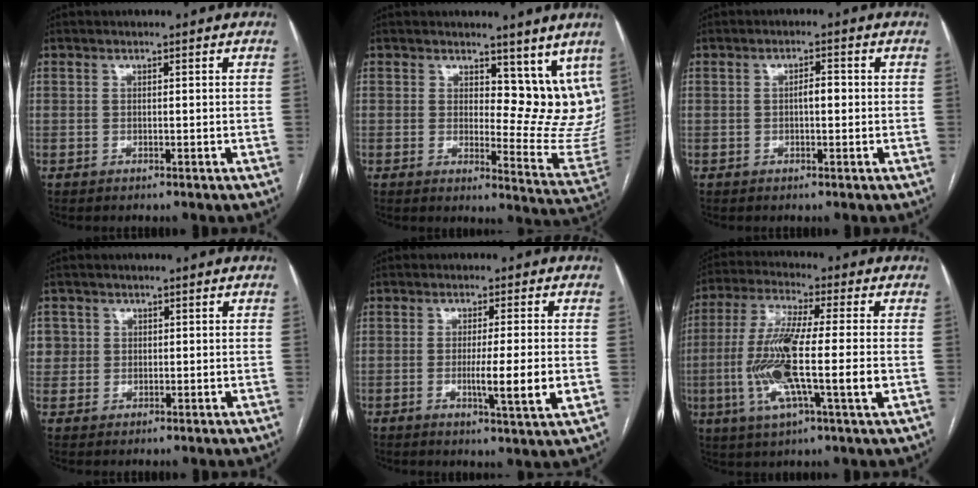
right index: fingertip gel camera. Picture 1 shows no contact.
{"total": 11.1, "force": [7.6, 5.2, 6.2], "torque": [-0.060, -0.024, 0.091]}
{"total": 2.1, "force": [-0.1, 0.8, 2.0], "torque": [-0.031, 0.005, -0.002]}
{"total": 3.8, "force": [1.0, 3.7, 0.2], "torque": [0.010, 0.011, 0.021]}
{"total": 7.1, "force": [-1.4, -0.3, 7.0], "torque": [-0.112, -0.017, -0.023]}
{"total": 15.0, "force": [-2.2, 1.2, 14.8], "torque": [-0.296, -0.008, -0.046]}